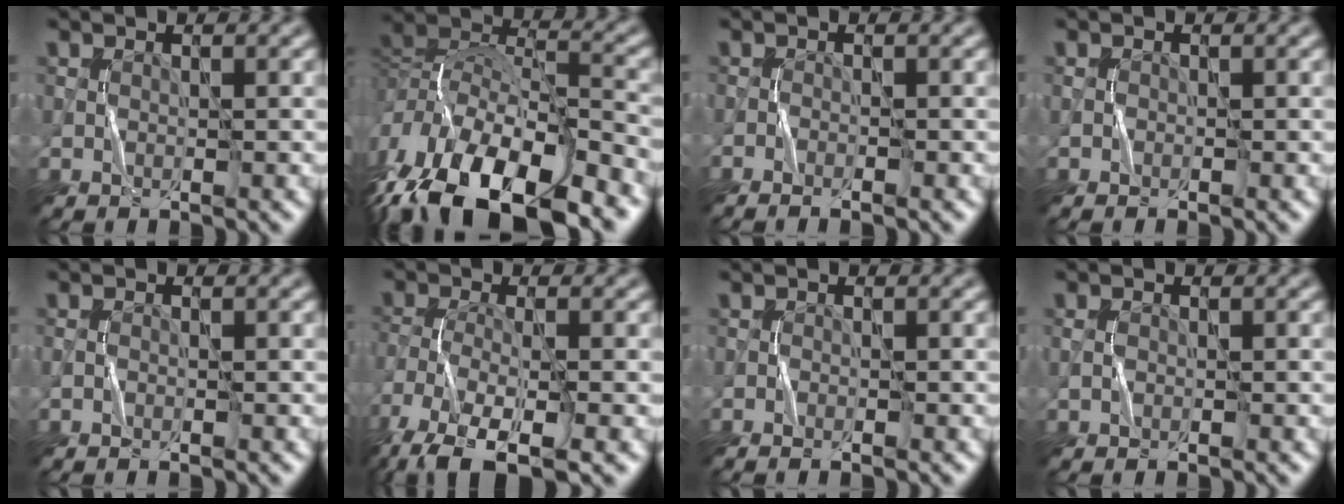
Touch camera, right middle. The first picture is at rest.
{"total": 15.5, "force": [-8.8, 6.8, 10.8], "torque": [-0.214, 0.016, -0.163]}
{"total": 1.6, "force": [-1.3, 0.0, 1.0], "torque": [-0.029, 0.001, -0.026]}
{"total": 0.5, "force": [-0.3, 0.3, 0.3], "torque": [-0.006, 0.003, -0.006]}
{"total": 0.7, "force": [-0.5, 0.1, 0.5], "torque": [-0.012, 0.002, -0.011]}
{"total": 8.5, "force": [-5.9, 2.3, 5.7], "torque": [-0.118, -0.010, -0.116]}
{"total": 1.0, "force": [-0.8, 0.0, 0.6], "torque": [-0.015, 0.002, -0.016]}
{"total": 0.8, "force": [-0.3, 0.4, 0.6], "torque": [-0.016, 0.003, -0.007]}